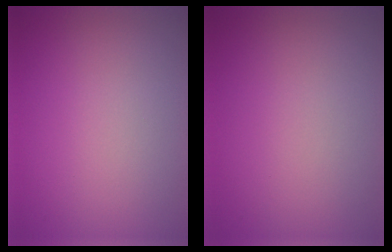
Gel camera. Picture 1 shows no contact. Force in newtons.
{"total": 0.0}